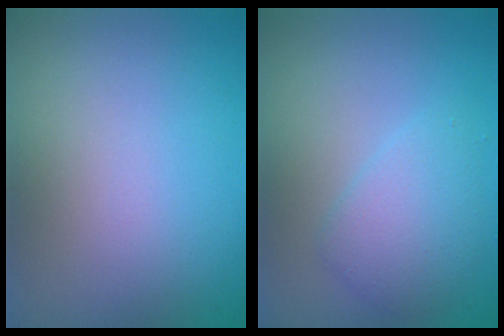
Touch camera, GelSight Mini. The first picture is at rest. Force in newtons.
{"total": 2.7, "press": 2.7, "slide": 0.2}